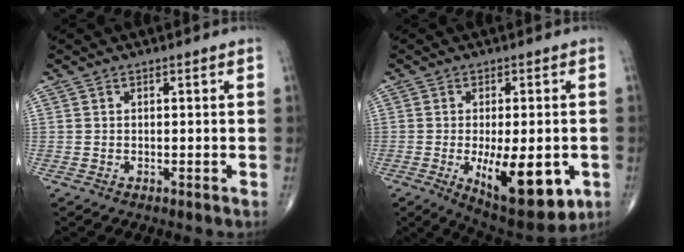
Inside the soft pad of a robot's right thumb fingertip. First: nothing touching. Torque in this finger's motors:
{"motor_torque": [1.47, 2.34, 0.21, -0.30, 0.31]}